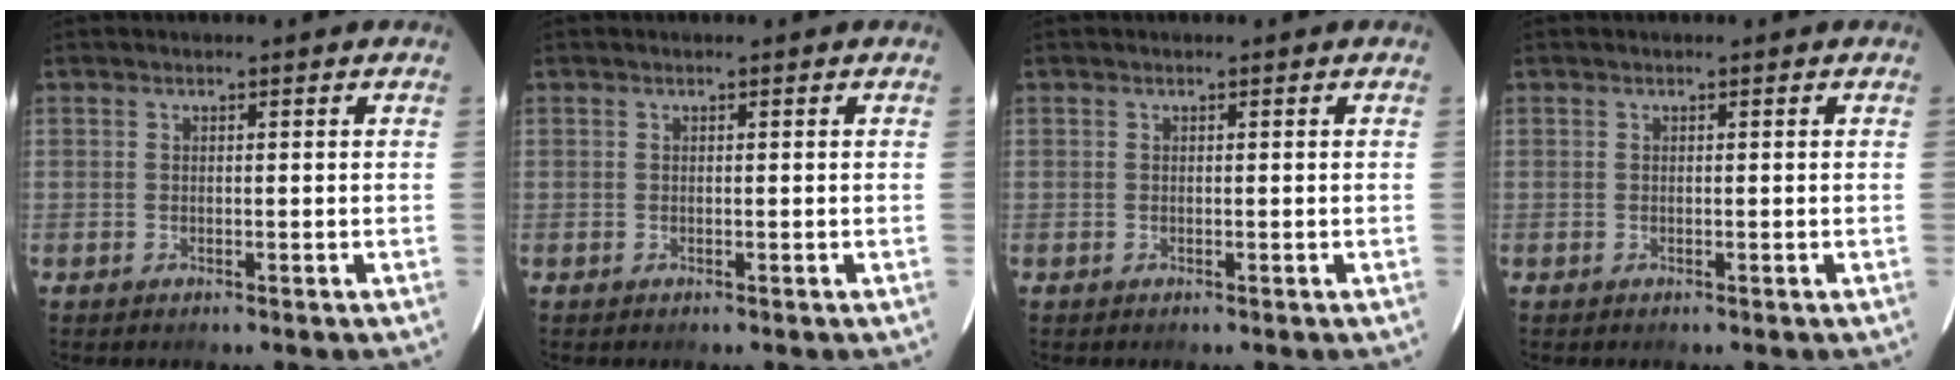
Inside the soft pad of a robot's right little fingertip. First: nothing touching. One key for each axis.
{"total": 0.0}
{"total": 0.0}
{"total": 0.0}